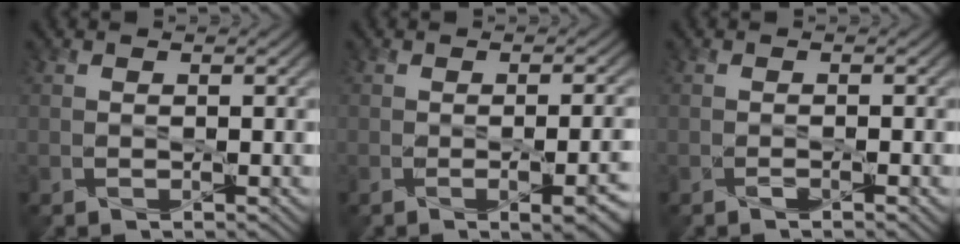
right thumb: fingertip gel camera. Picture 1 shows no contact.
{"total": 5.8, "force": [-2.0, 2.0, 5.0], "torque": [-0.062, -0.013, -0.015]}
{"total": 1.2, "force": [-0.7, 0.1, 1.0], "torque": [-0.016, -0.002, -0.014]}